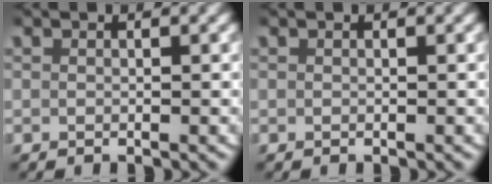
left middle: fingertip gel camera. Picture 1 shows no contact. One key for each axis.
{"total": 0.0}